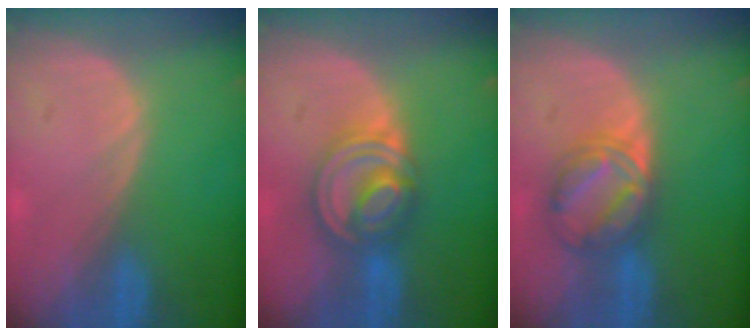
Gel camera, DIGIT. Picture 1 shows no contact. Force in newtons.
{"total": 8.2, "press": 6.9, "slide": 4.4}
{"total": 6.6, "press": 6.6, "slide": 0.4}